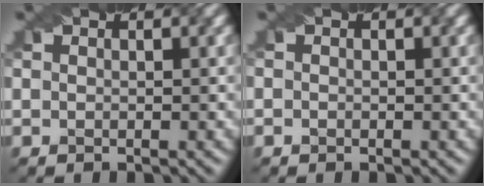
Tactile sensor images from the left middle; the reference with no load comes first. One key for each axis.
{"total": 0.6, "fx": -0.2, "fy": 0.5, "fz": 0.3, "tx": -0.001, "ty": 0.009, "tz": -0.010}